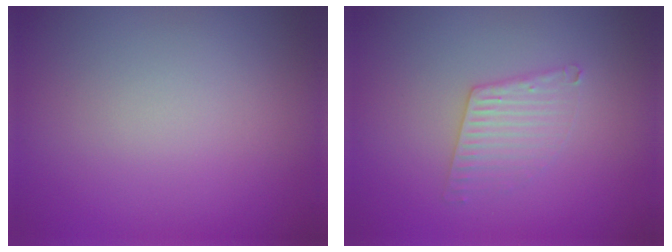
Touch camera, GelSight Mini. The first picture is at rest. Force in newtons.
{"total": 2.1, "press": 2.1, "slide": 0.3}